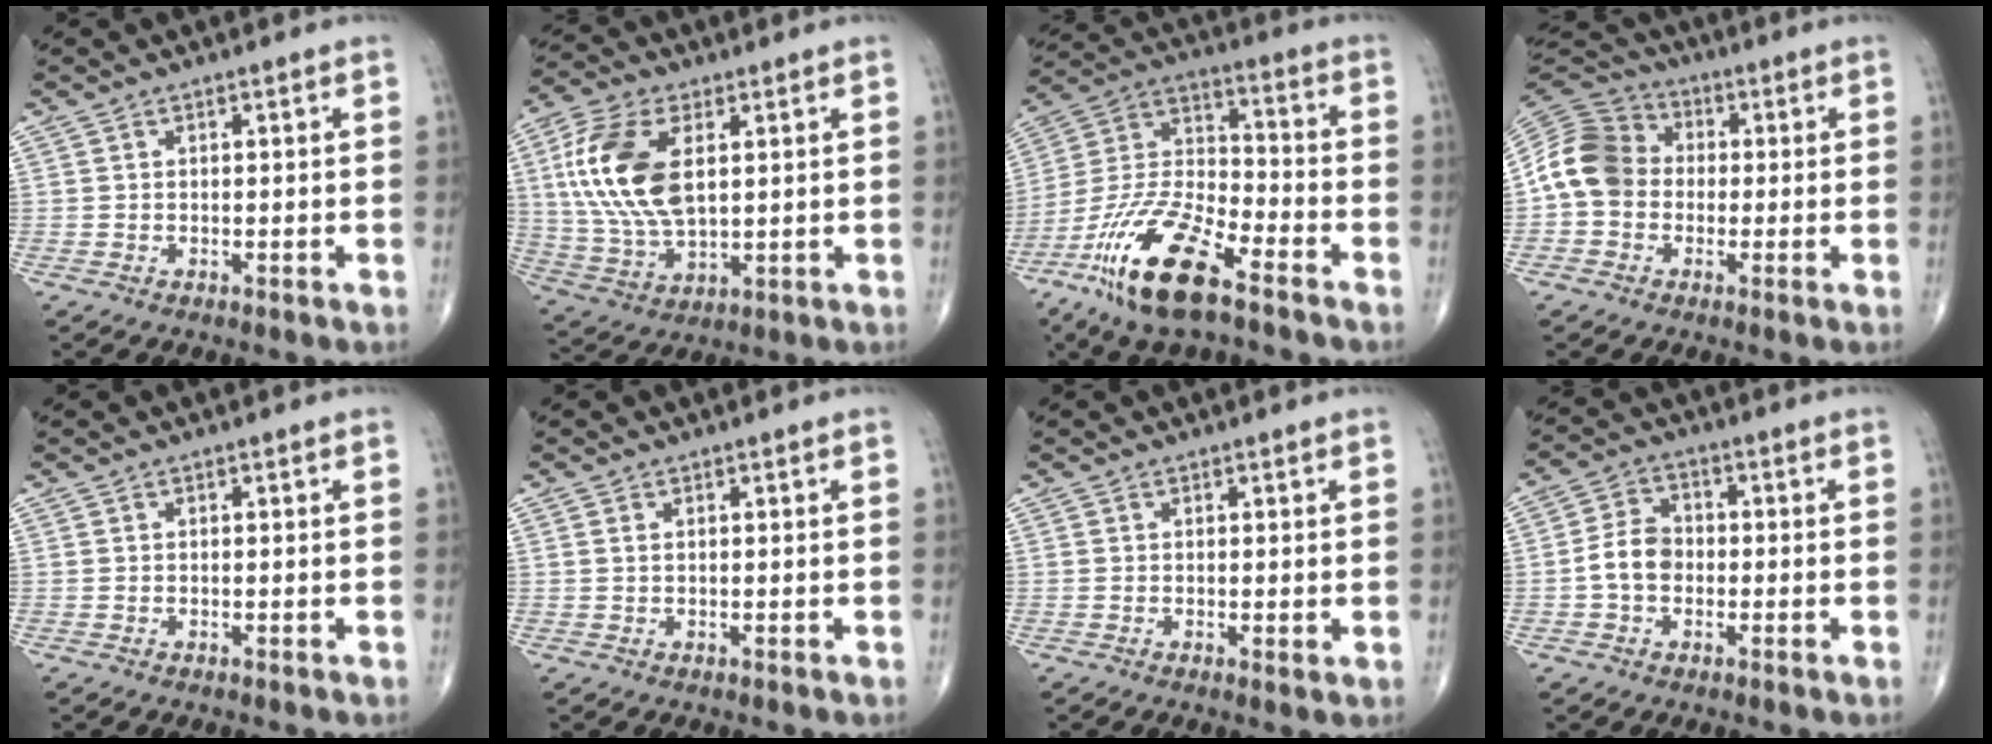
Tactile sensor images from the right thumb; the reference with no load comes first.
{"total": 16.7, "force": [3.7, 8.8, 13.7], "torque": [-0.283, -0.006, 0.072]}
{"total": 19.2, "force": [-11.6, 6.4, 13.9], "torque": [-0.287, 0.048, -0.220]}
{"total": 10.9, "force": [-0.7, 9.2, 5.9], "torque": [-0.102, 0.033, -0.029]}
{"total": 0.0}
{"total": 0.8, "force": [0.3, 0.4, 0.6], "torque": [-0.014, 0.004, 0.007]}
{"total": 1.0, "force": [0.1, 0.3, 0.9], "torque": [-0.018, -0.006, 0.000]}
{"total": 6.2, "force": [-1.1, 4.7, 3.9], "torque": [-0.061, 0.021, -0.029]}